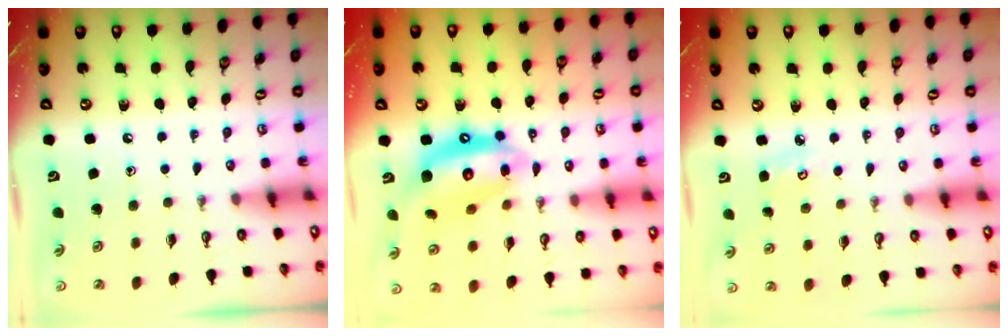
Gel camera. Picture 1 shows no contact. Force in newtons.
{"total": 14.7, "press": 14.6, "slide": 1.4}
{"total": 3.4, "press": 3.4, "slide": 0.3}